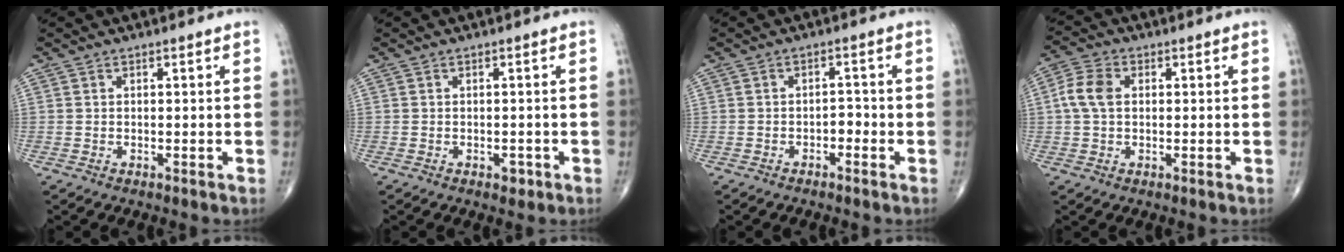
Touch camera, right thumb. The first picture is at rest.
{"total": 1.4, "force": [-0.7, 0.9, 0.8], "torque": [-0.005, 0.001, -0.009]}
{"total": 2.0, "force": [-1.1, 1.2, 1.1], "torque": [-0.006, 0.014, -0.021]}
{"total": 5.8, "force": [0.7, 3.9, 4.2], "torque": [-0.094, 0.014, 0.007]}